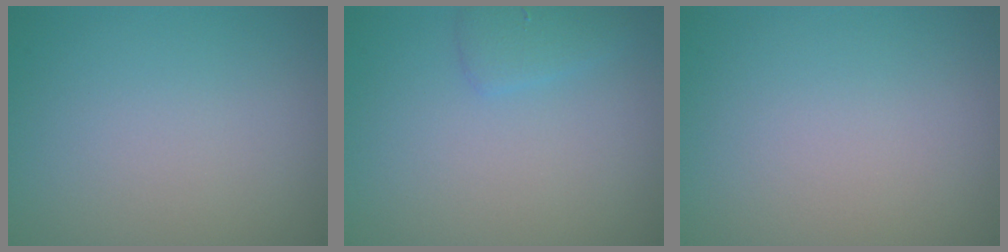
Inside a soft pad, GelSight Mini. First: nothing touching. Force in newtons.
{"total": 1.4, "press": 1.4, "slide": 0.2}
{"total": 0.0}